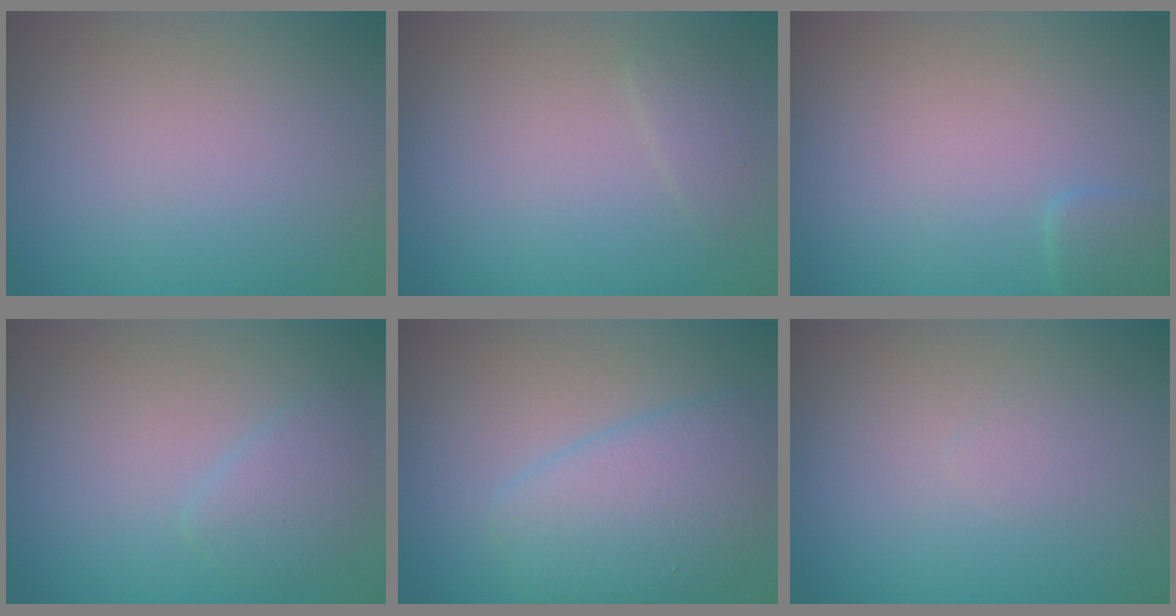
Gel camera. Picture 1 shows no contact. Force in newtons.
{"total": 1.1, "press": 1.1, "slide": 0.0}
{"total": 1.3, "press": 1.3, "slide": 0.1}
{"total": 1.8, "press": 1.8, "slide": 0.1}
{"total": 5.0, "press": 5.0, "slide": 0.2}
{"total": 0.6, "press": 0.6, "slide": 0.1}